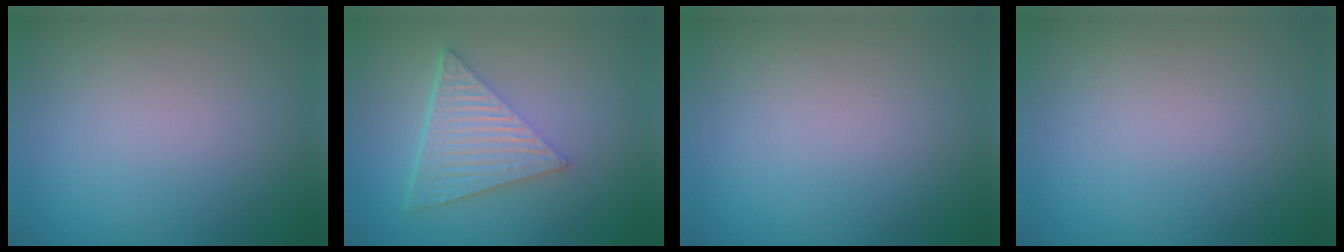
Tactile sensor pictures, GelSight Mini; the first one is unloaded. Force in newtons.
{"total": 6.3, "press": 4.2, "slide": 4.7}
{"total": 0.0}
{"total": 0.0}